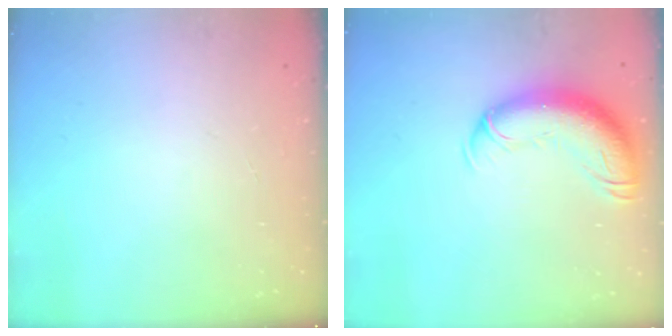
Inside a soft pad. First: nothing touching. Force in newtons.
{"total": 15.2, "press": 14.8, "slide": 3.6}